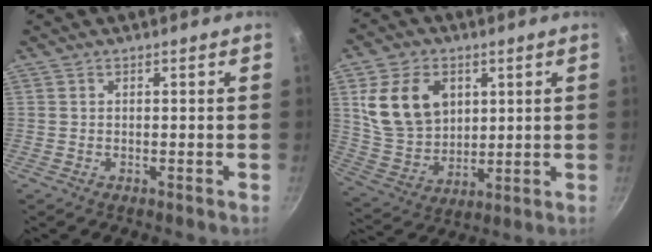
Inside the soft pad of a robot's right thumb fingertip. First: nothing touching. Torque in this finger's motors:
{"motor_torque": [-0.36, 2.24, 0.55, -0.32, 0.12]}